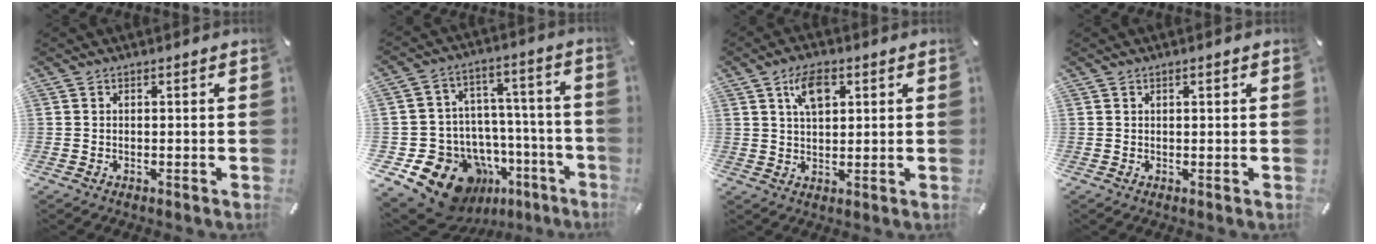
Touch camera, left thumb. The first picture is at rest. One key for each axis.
{"total": 17.4, "fx": -10.2, "fy": 12.3, "fz": 6.9, "tx": -0.101, "ty": 0.044, "tz": -0.149}
{"total": 6.6, "fx": 3.0, "fy": 3.7, "fz": 4.6, "tx": -0.076, "ty": 0.000, "tz": 0.049}
{"total": 1.1, "fx": 0.3, "fy": 0.4, "fz": 0.9, "tx": -0.018, "ty": 0.004, "tz": 0.004}